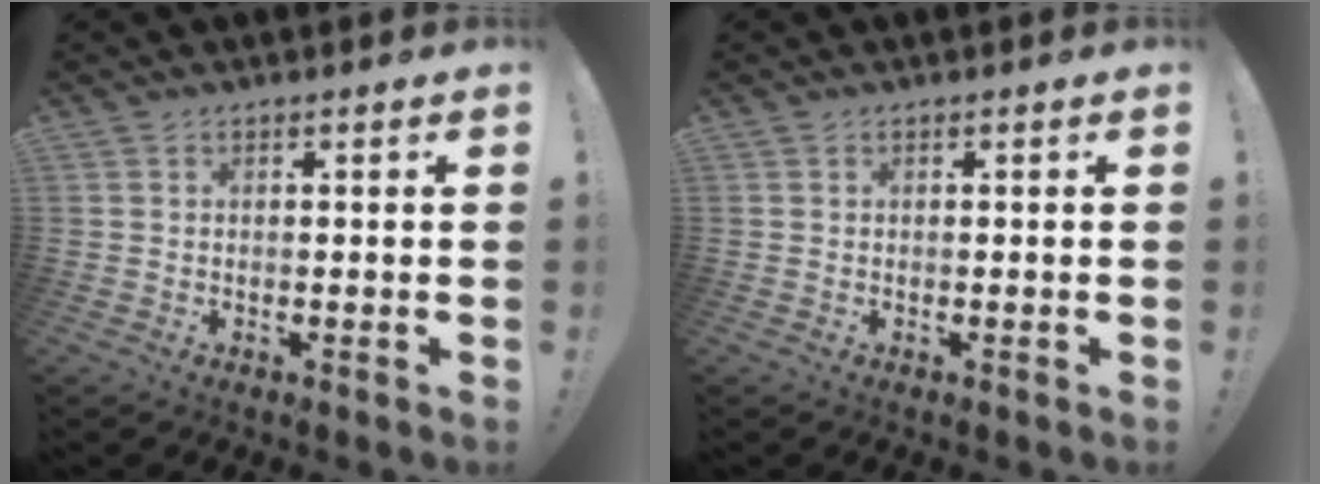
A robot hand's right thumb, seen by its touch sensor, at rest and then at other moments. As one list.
[{"total": 0.0}]